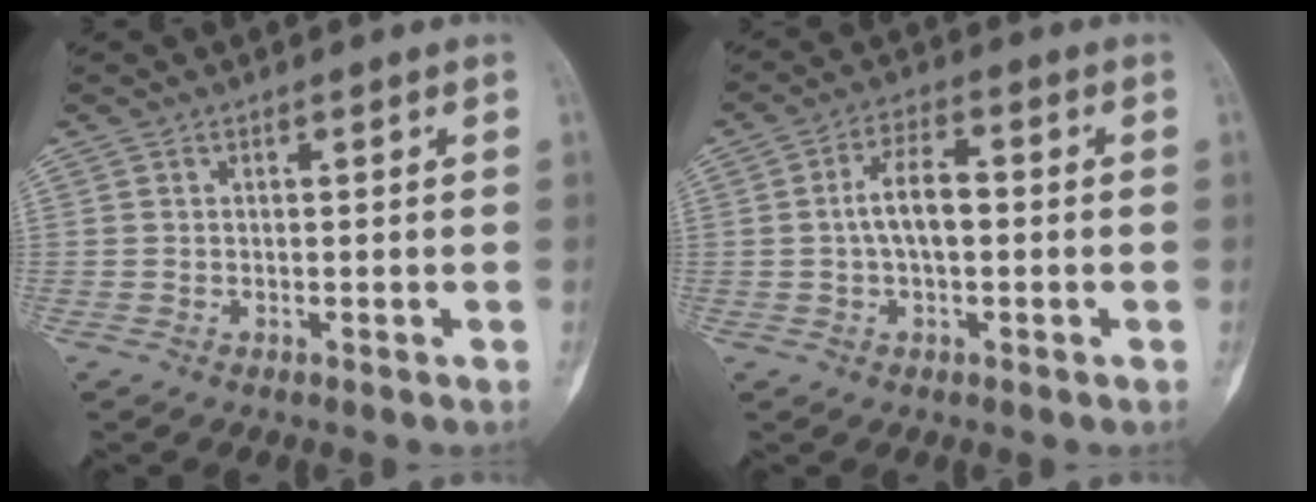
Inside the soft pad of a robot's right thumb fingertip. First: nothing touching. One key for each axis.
{"total": 6.6, "fx": -0.1, "fy": 3.2, "fz": 5.8, "tx": -0.104, "ty": 0.020, "tz": -0.009}